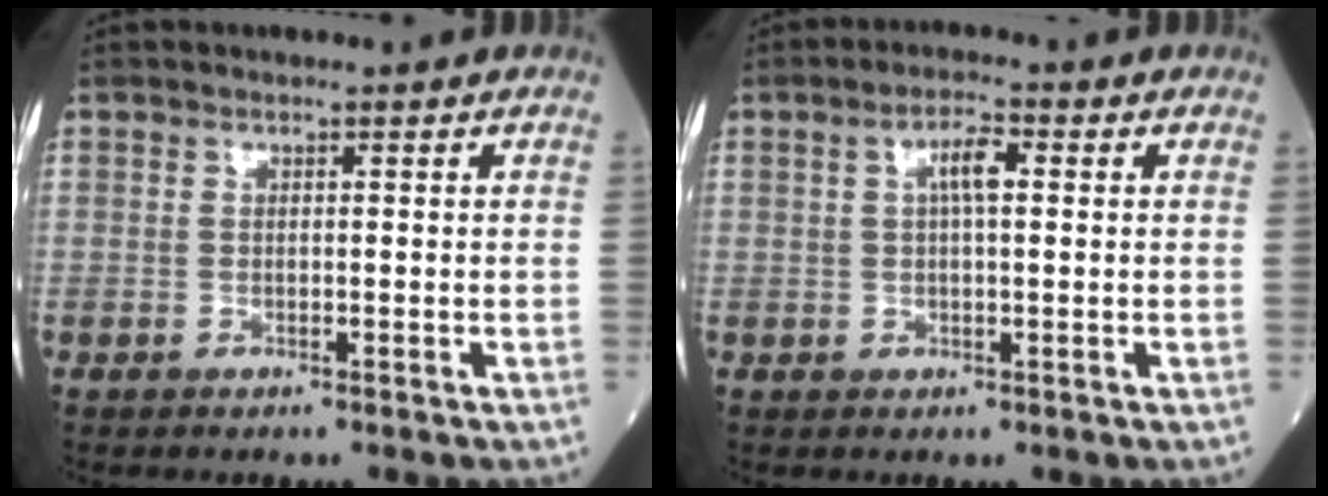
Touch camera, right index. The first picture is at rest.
{"total": 3.8, "force": [0.9, 0.9, 3.6], "torque": [-0.065, 0.010, 0.015]}